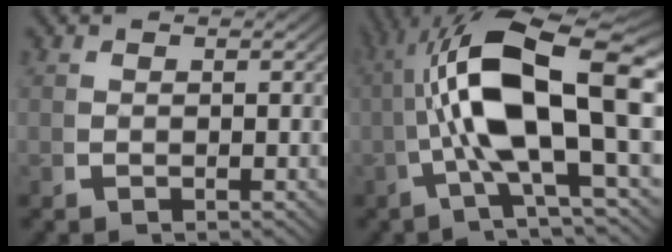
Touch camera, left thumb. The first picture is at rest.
{"total": 13.4, "force": [0.9, 5.2, 12.3], "torque": [-0.227, 0.004, 0.013]}